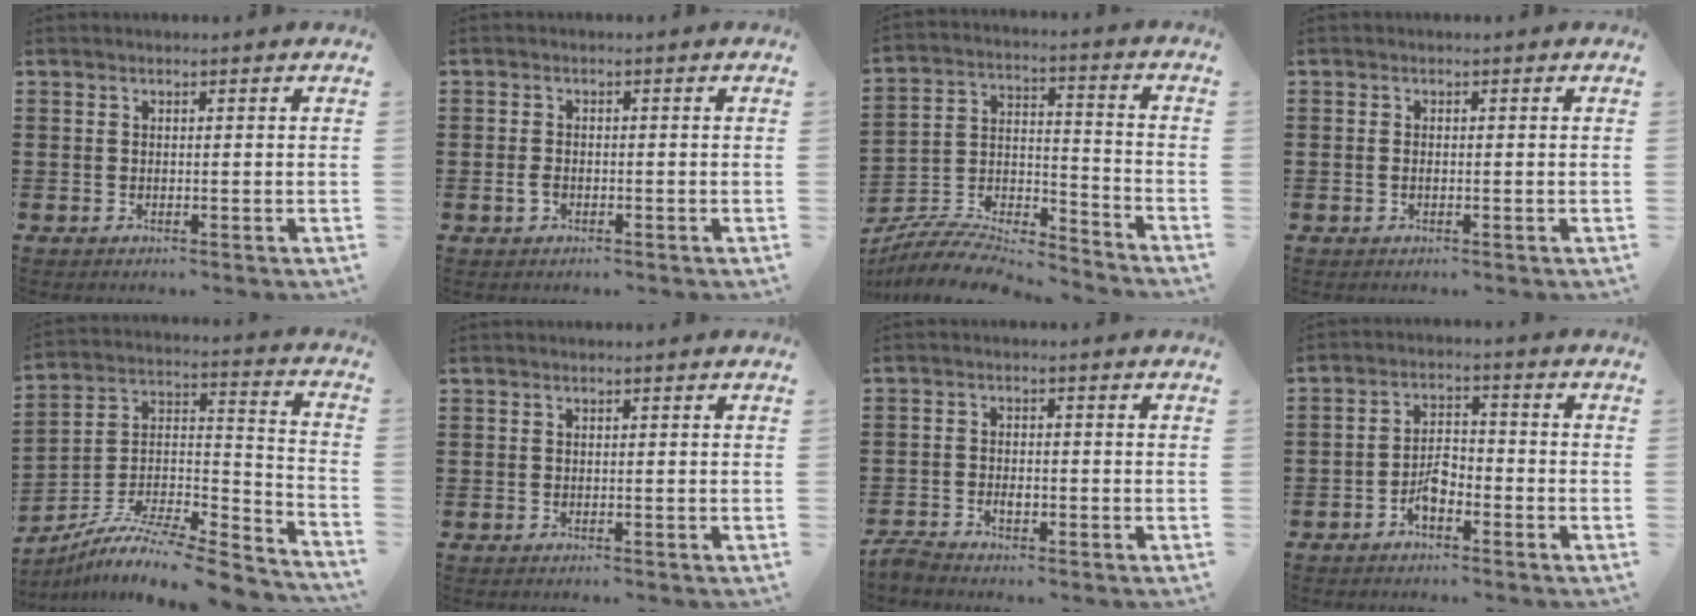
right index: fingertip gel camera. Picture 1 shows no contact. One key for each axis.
{"total": 1.8, "fx": -0.7, "fy": 1.1, "fz": 1.2, "tx": -0.033, "ty": -0.002, "tz": -0.016}
{"total": 7.7, "fx": -7.3, "fy": 1.3, "fz": 2.1, "tx": -0.039, "ty": 0.003, "tz": -0.144}
{"total": 0.7, "fx": -0.1, "fy": 0.3, "fz": 0.6, "tx": -0.013, "ty": 0.000, "tz": -0.003}
{"total": 8.8, "fx": -7.4, "fy": 1.5, "fz": 4.6, "tx": -0.089, "ty": -0.002, "tz": -0.152}
{"total": 0.0}
{"total": 2.1, "fx": -1.6, "fy": 0.9, "fz": 1.0, "tx": -0.019, "ty": 0.005, "tz": -0.033}
{"total": 4.2, "fx": -2.3, "fy": 2.0, "fz": 2.9, "tx": -0.064, "ty": 0.004, "tz": -0.048}